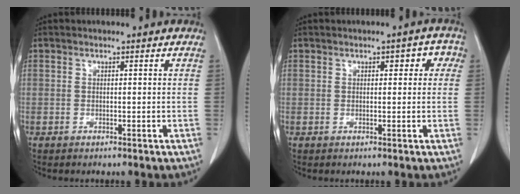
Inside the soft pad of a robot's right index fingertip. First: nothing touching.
{"total": 3.8, "force": [1.0, 1.9, 3.2], "torque": [-0.040, 0.031, 0.012]}